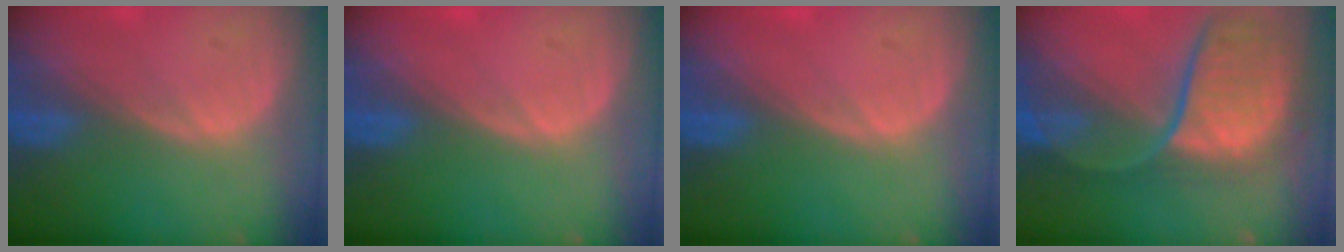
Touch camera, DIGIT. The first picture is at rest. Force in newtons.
{"total": 0.0}
{"total": 0.0}
{"total": 12.0, "press": 9.9, "slide": 6.7}